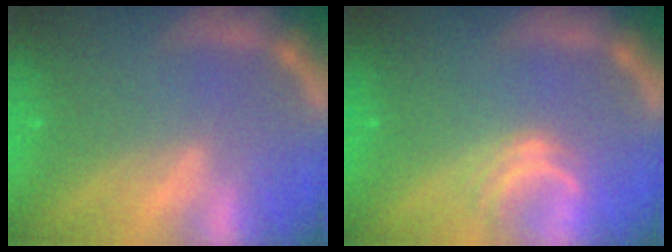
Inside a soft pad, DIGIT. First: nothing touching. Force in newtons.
{"total": 2.5}